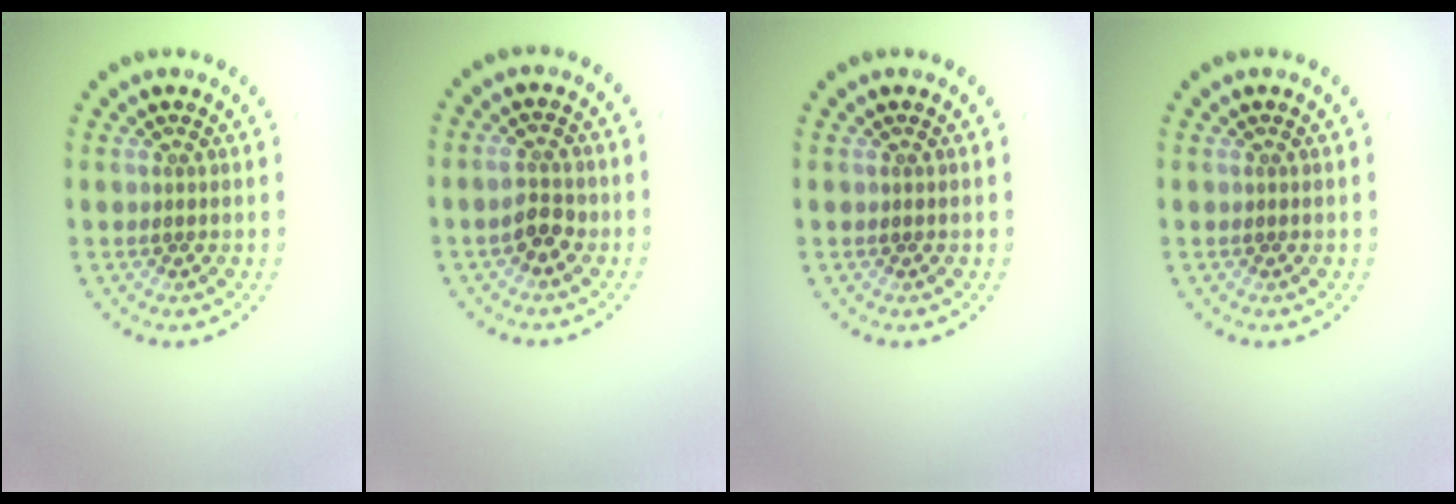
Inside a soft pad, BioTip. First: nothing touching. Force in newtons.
{"total": 2.2, "press": 2.1, "slide": 0.3}
{"total": 0.0}
{"total": 0.0}